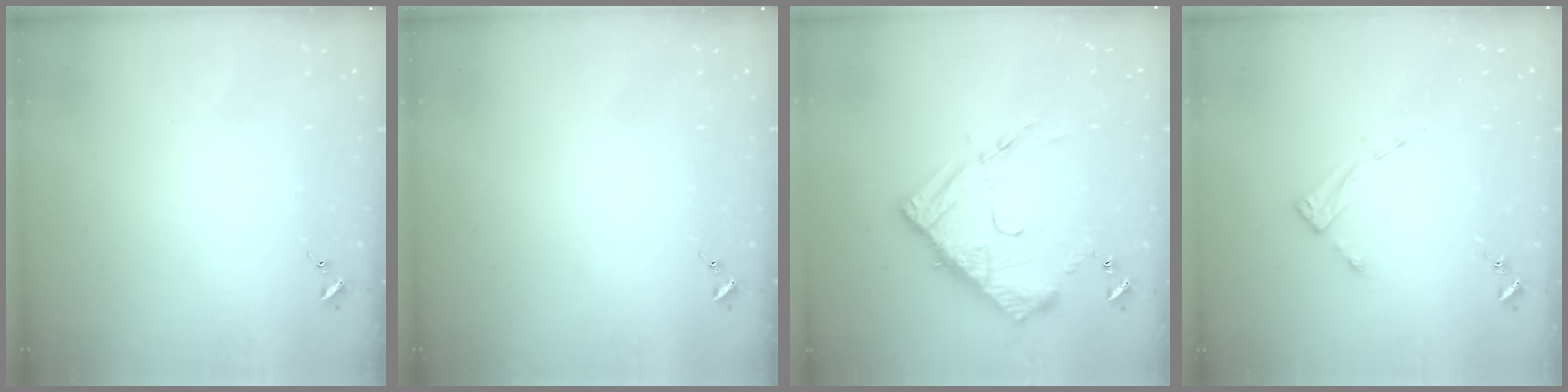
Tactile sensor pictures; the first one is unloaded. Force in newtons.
{"total": 0.0}
{"total": 14.5, "press": 14.5, "slide": 1.3}
{"total": 3.0, "press": 3.0, "slide": 0.5}